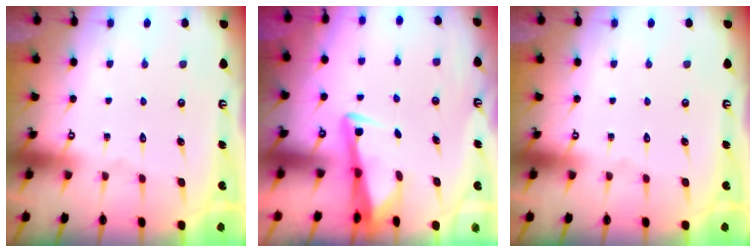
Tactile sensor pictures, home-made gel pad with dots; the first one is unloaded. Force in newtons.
{"total": 3.4, "press": 3.4, "slide": 0.4}
{"total": 0.0}